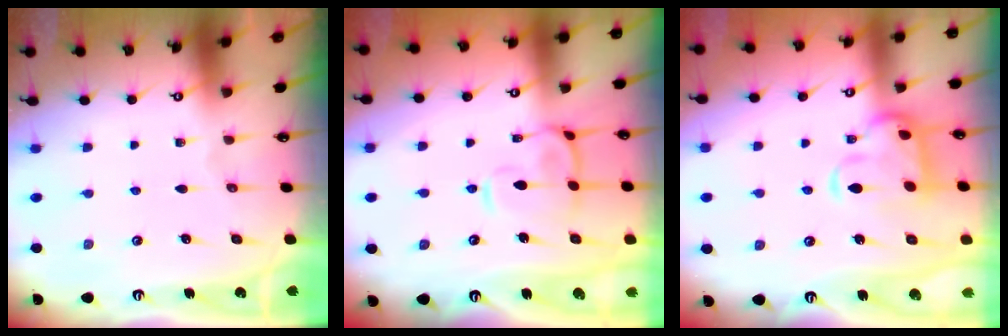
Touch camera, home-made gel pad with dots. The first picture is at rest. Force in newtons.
{"total": 5.8, "press": 5.6, "slide": 1.3}
{"total": 5.3, "press": 5.1, "slide": 1.5}